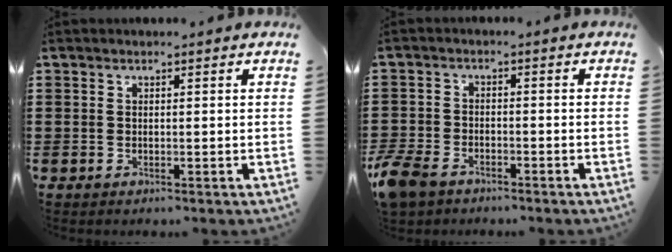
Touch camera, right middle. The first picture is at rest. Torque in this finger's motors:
{"motor_torque": [1.02, 0.66, 0.55, 0.17]}